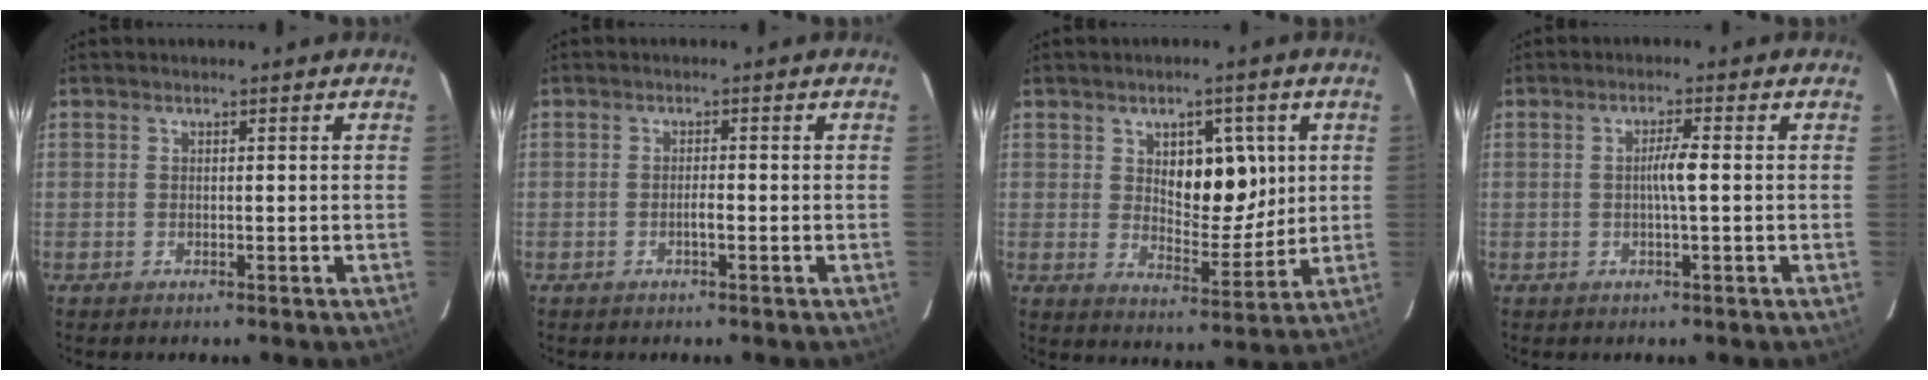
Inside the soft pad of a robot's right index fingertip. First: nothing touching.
{"total": 1.3, "force": [-0.5, 0.1, 1.2], "torque": [-0.020, 0.002, -0.011]}
{"total": 8.9, "force": [2.7, 4.3, 7.3], "torque": [-0.104, 0.003, 0.049]}
{"total": 2.9, "force": [-0.1, -0.2, 2.9], "torque": [-0.053, 0.000, -0.002]}